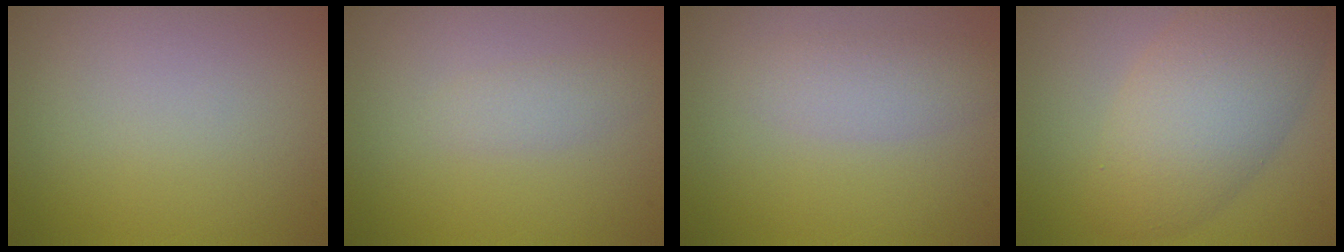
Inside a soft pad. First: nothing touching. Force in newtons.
{"total": 1.2, "press": 1.2, "slide": 0.0}
{"total": 2.3, "press": 2.3, "slide": 0.1}
{"total": 6.9, "press": 6.9, "slide": 0.3}